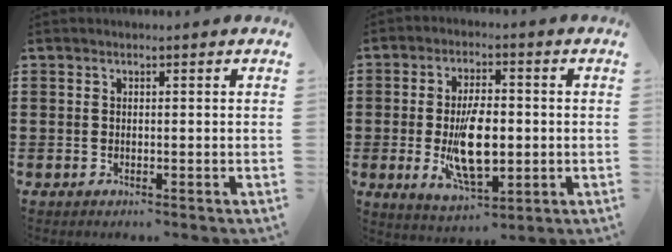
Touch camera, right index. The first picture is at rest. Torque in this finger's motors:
{"motor_torque": [2.14, 0.00, 1.05, 0.21]}